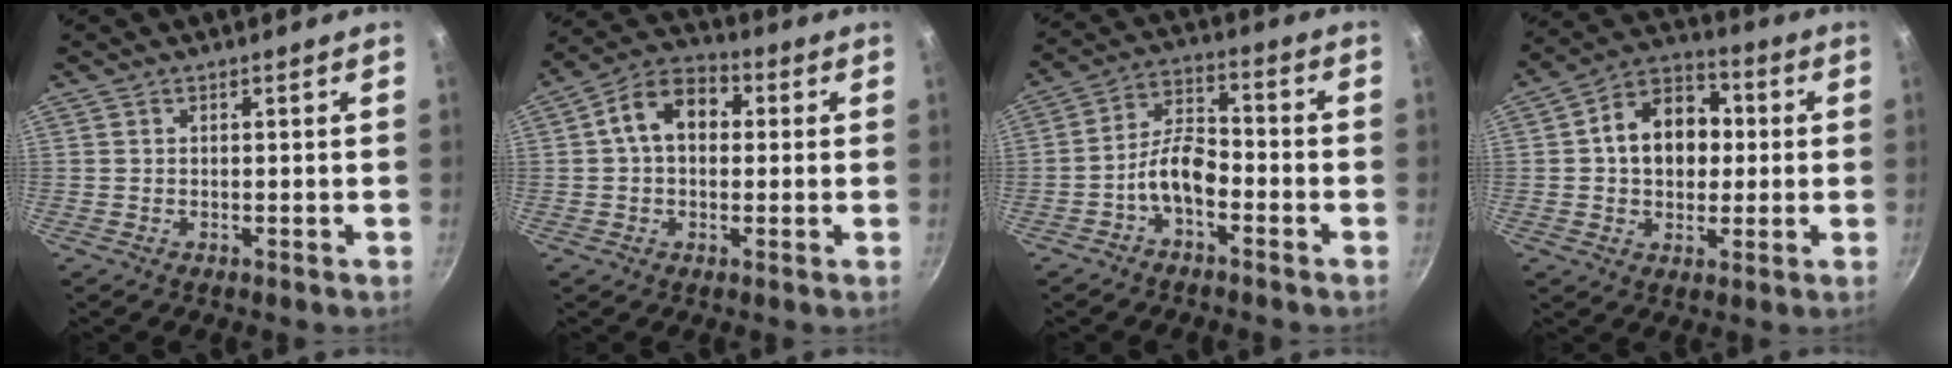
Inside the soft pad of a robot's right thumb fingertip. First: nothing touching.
{"total": 10.4, "force": [1.5, 7.3, 7.3], "torque": [-0.088, 0.029, 0.005]}
{"total": 7.9, "force": [-3.6, 4.0, 5.7], "torque": [-0.094, 0.047, -0.074]}
{"total": 13.6, "force": [1.3, 10.2, 8.8], "torque": [-0.099, 0.021, 0.005]}